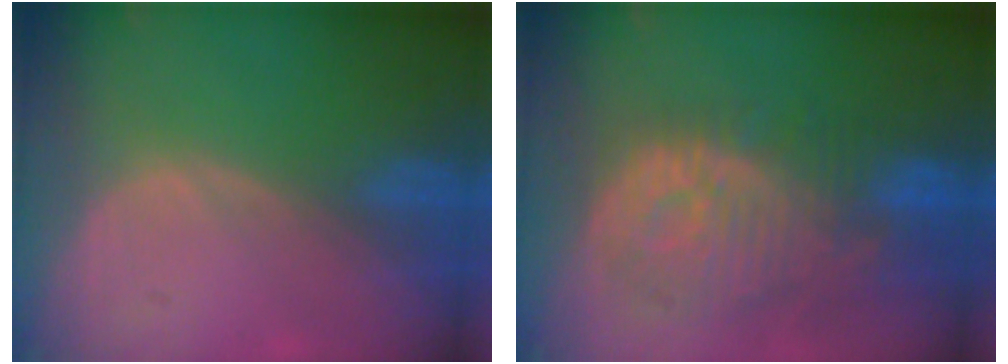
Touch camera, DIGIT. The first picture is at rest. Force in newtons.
{"total": 12.2, "press": 11.0, "slide": 5.3}